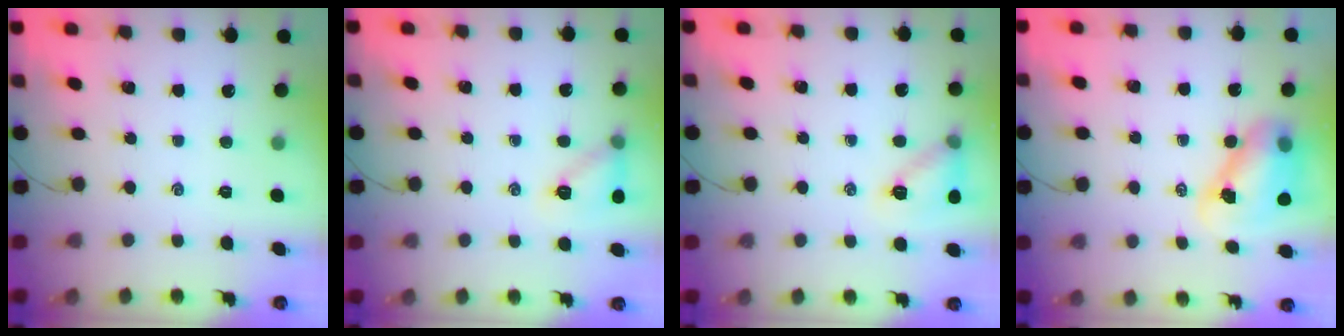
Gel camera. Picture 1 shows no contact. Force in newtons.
{"total": 10.3, "press": 10.2, "slide": 0.9}
{"total": 10.9, "press": 10.9, "slide": 0.8}
{"total": 9.3, "press": 9.0, "slide": 2.4}